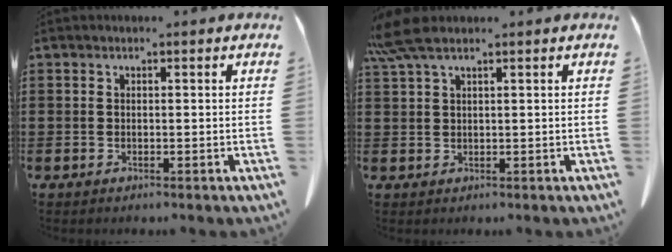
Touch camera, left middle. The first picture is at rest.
{"total": 4.8, "force": [3.1, 1.0, 3.5], "torque": [-0.090, -0.005, 0.054]}